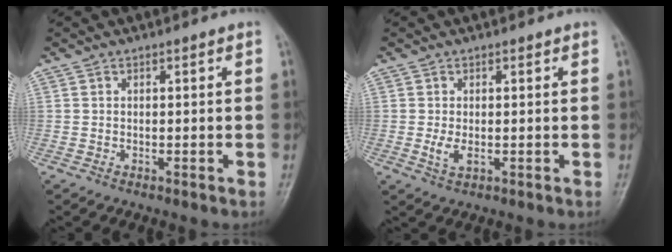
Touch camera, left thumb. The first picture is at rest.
{"total": 2.5, "force": [0.0, 1.4, 2.0], "torque": [-0.044, -0.007, 0.002]}